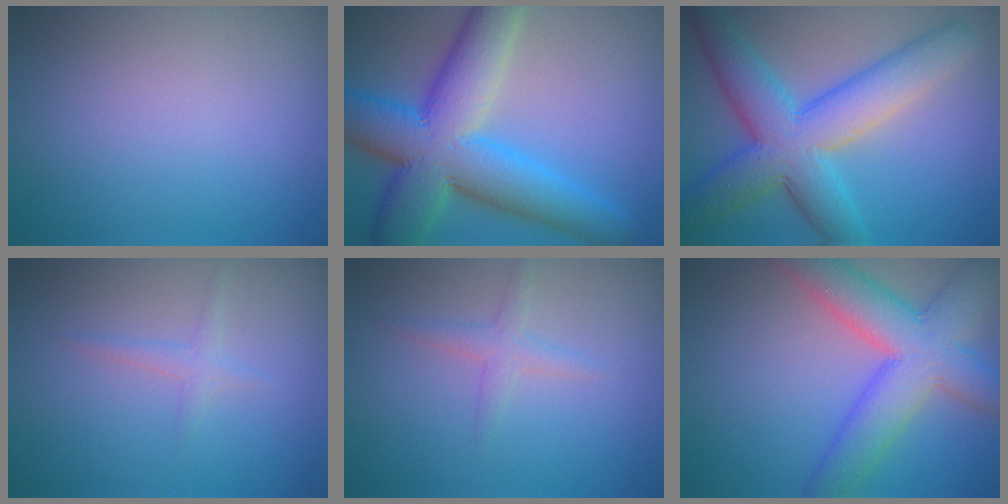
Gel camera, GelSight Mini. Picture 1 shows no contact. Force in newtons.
{"total": 12.4, "press": 12.4, "slide": 0.3}
{"total": 9.0, "press": 9.0, "slide": 0.0}
{"total": 1.2, "press": 1.2, "slide": 0.1}
{"total": 1.6, "press": 1.6, "slide": 0.1}
{"total": 8.5, "press": 8.4, "slide": 0.4}